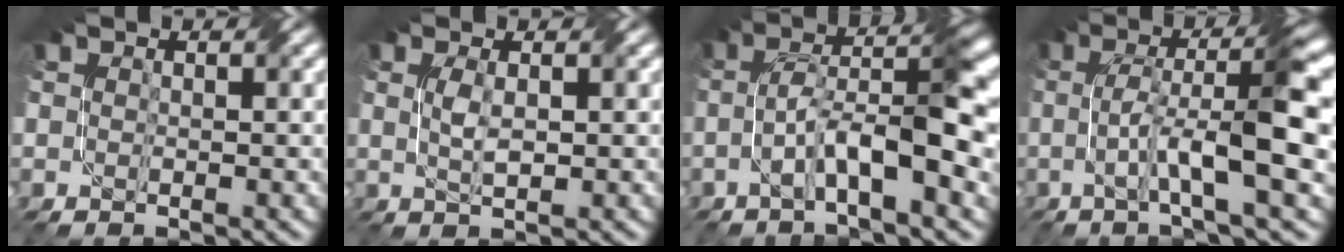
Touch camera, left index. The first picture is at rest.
{"total": 1.6, "force": [0.3, 0.4, 1.5], "torque": [-0.035, 0.003, 0.009]}
{"total": 7.8, "force": [-1.7, 1.8, 7.4], "torque": [-0.128, 0.021, -0.034]}
{"total": 8.2, "force": [-0.4, 1.2, 8.1], "torque": [-0.140, 0.018, -0.009]}